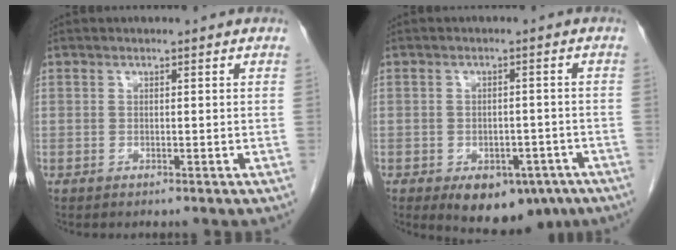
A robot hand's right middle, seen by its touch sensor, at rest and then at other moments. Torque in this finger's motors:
{"motor_torque": [0.70, -0.70, 0.30, 0.03]}